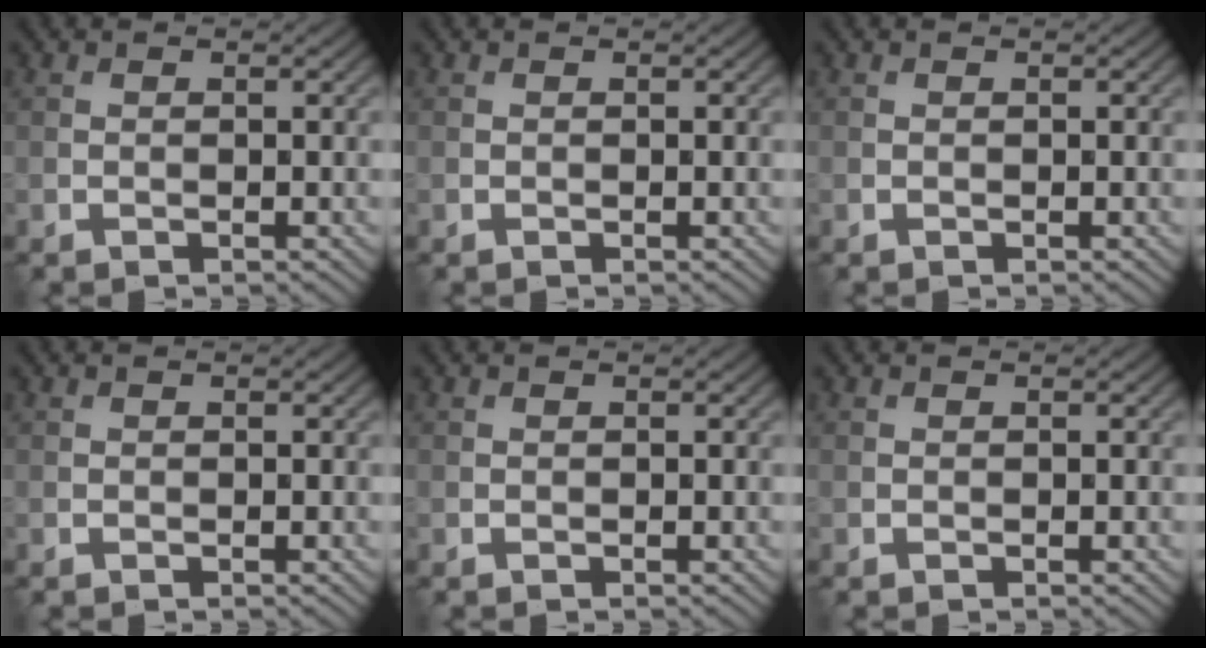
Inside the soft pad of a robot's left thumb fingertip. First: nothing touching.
{"total": 0.0}
{"total": 0.0}
{"total": 0.0}
{"total": 0.0}
{"total": 0.0}